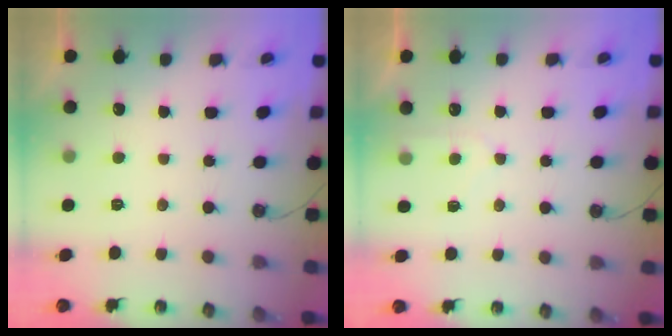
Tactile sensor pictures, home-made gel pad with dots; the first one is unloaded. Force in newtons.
{"total": 4.8, "press": 4.8, "slide": 0.3}